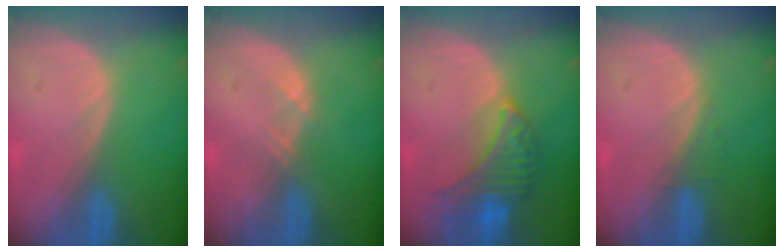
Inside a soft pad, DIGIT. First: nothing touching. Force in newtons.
{"total": 1.1, "press": 1.0, "slide": 0.2}
{"total": 7.2, "press": 7.0, "slide": 1.6}
{"total": 1.2, "press": 1.1, "slide": 0.4}